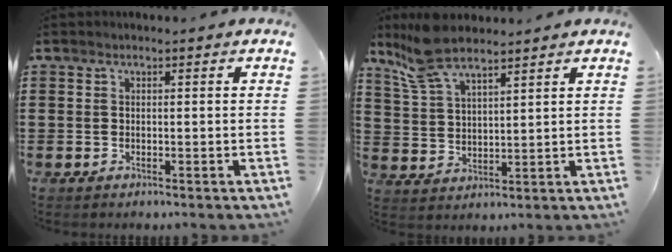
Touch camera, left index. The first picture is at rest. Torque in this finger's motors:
{"motor_torque": [1.14, -1.00, 0.64, 0.19]}